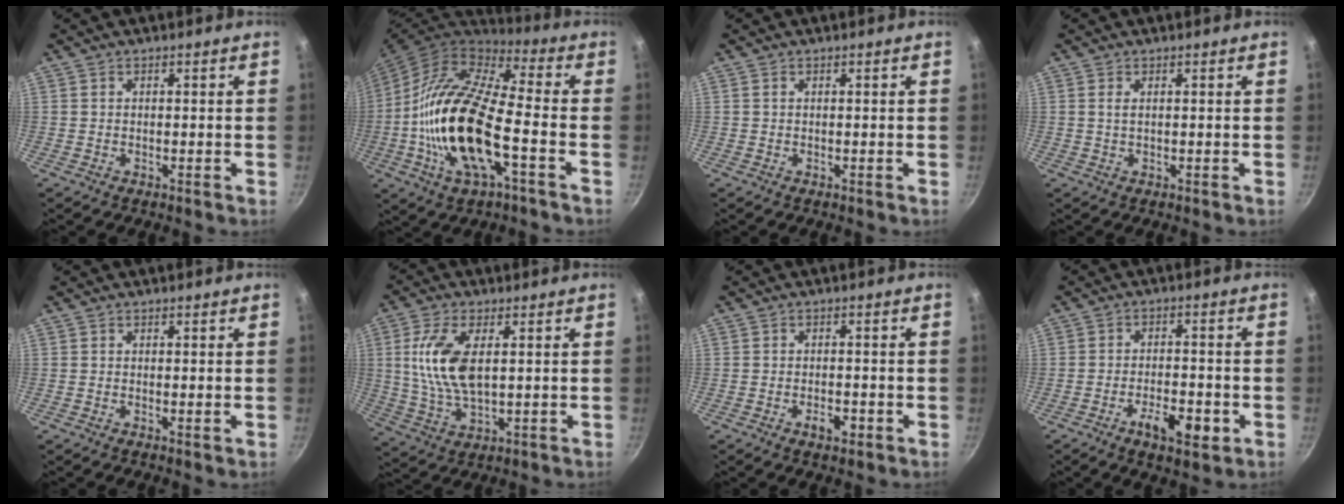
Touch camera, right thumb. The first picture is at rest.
{"total": 21.4, "force": [-4.6, 8.1, 19.2], "torque": [-0.375, 0.026, -0.106]}
{"total": 0.0}
{"total": 0.9, "force": [0.2, 0.3, 0.9], "torque": [-0.017, -0.001, 0.004]}
{"total": 0.6, "force": [0.1, 0.1, 0.6], "torque": [-0.010, -0.004, -0.001]}
{"total": 11.4, "force": [2.1, 5.4, 9.9], "torque": [-0.193, -0.006, 0.045]}
{"total": 3.4, "force": [-1.5, 1.7, 2.6], "torque": [-0.033, 0.012, -0.022]}
{"total": 7.8, "force": [-3.2, 3.3, 6.4], "torque": [-0.089, 0.015, -0.049]}